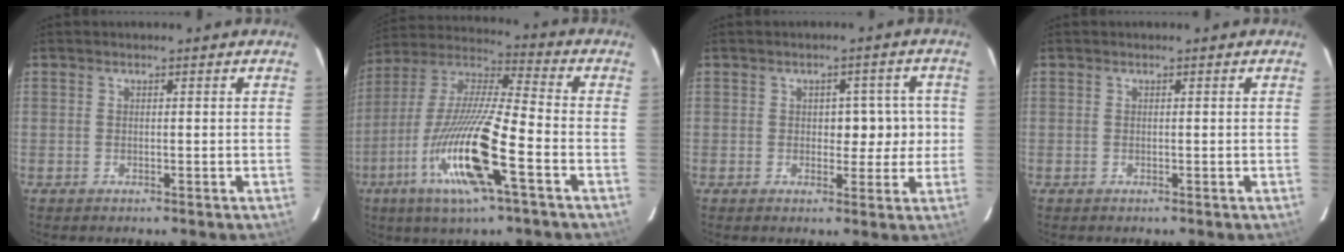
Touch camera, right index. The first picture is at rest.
{"total": 18.3, "force": [-7.1, 1.7, 16.8], "torque": [-0.353, -0.021, -0.135]}
{"total": 5.2, "force": [0.2, 3.4, 3.9], "torque": [-0.033, 0.021, 0.007]}
{"total": 0.0}